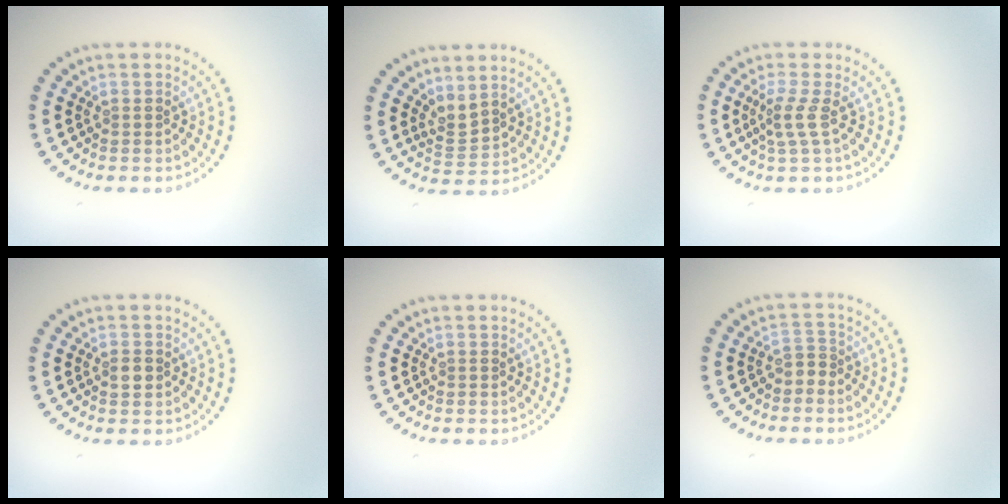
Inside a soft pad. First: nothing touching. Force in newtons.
{"total": 2.1, "press": 1.4, "slide": 1.6}
{"total": 2.0, "press": 1.4, "slide": 1.5}
{"total": 1.5, "press": 1.5, "slide": 0.3}
{"total": 0.0}
{"total": 1.1, "press": 0.8, "slide": 0.8}